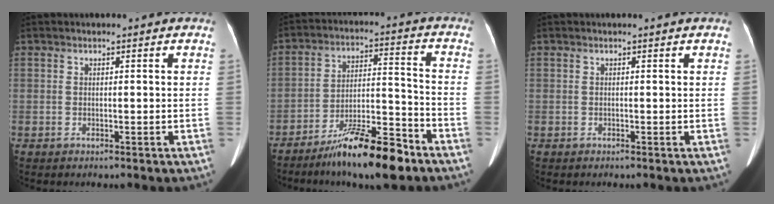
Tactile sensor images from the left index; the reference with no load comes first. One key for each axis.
{"total": 12.8, "fx": -9.4, "fy": 1.7, "fz": 8.5, "tx": -0.145, "ty": 0.001, "tz": -0.158}
{"total": 0.0}